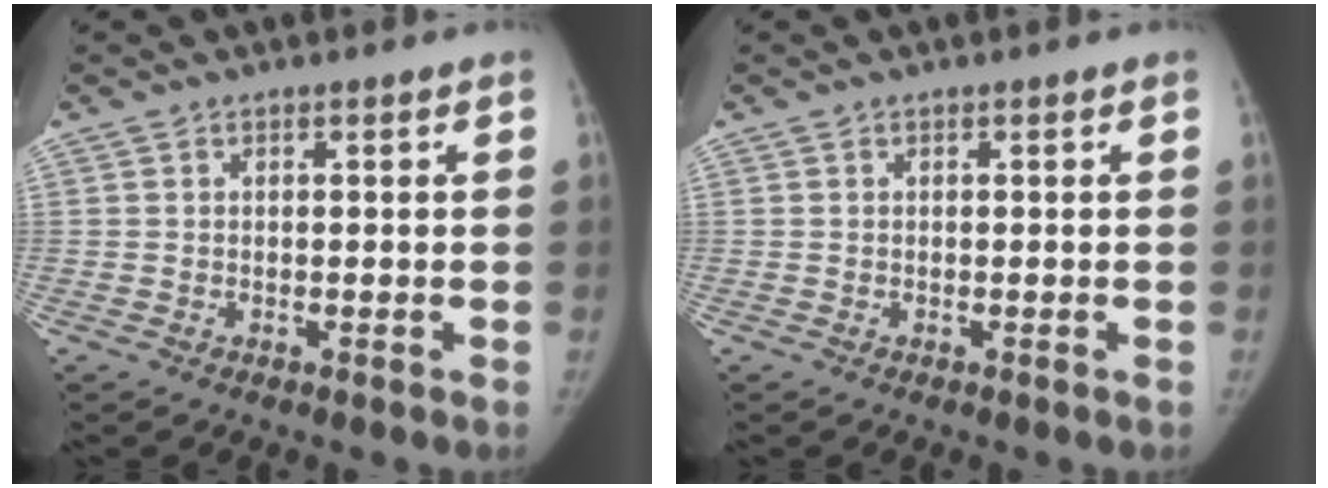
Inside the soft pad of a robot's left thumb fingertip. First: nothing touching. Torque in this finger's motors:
{"motor_torque": [0.00, 0.00, 0.14, -0.14, 0.00]}